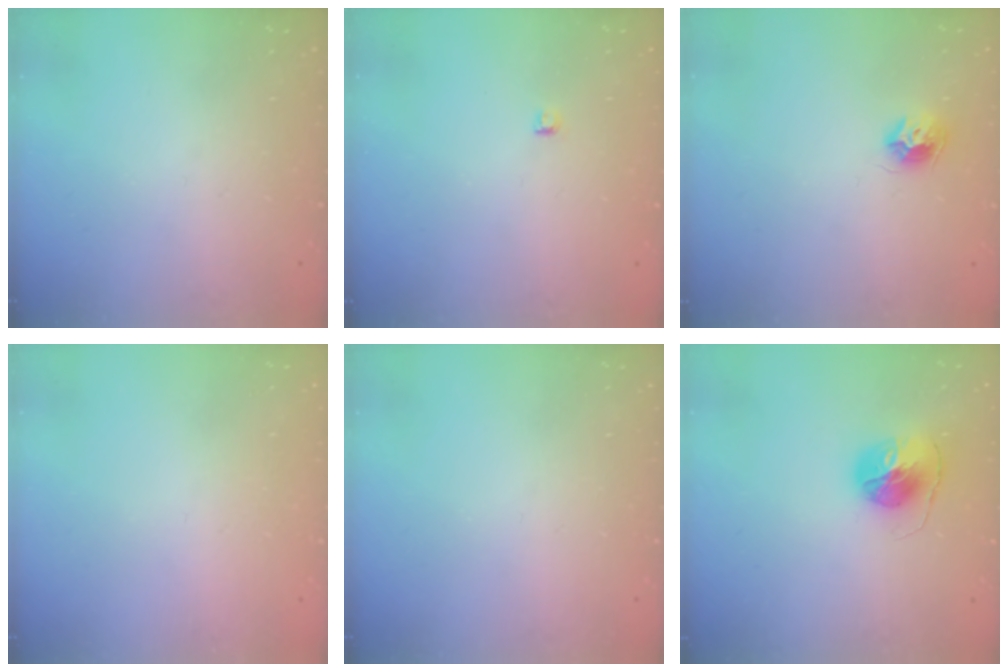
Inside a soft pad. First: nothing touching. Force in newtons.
{"total": 2.8, "press": 2.7, "slide": 0.3}
{"total": 8.1, "press": 8.1, "slide": 0.1}
{"total": 0.9, "press": 0.9, "slide": 0.1}
{"total": 0.0}
{"total": 10.1, "press": 10.1, "slide": 0.2}